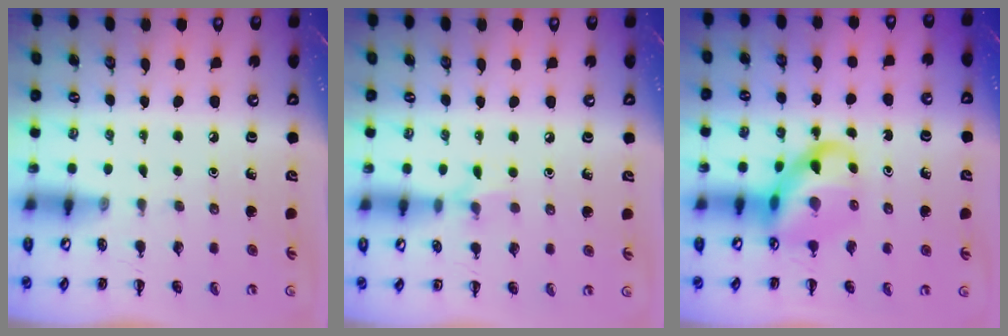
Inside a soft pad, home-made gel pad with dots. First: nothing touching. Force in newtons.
{"total": 5.6, "press": 5.3, "slide": 1.9}
{"total": 10.2, "press": 9.8, "slide": 2.7}